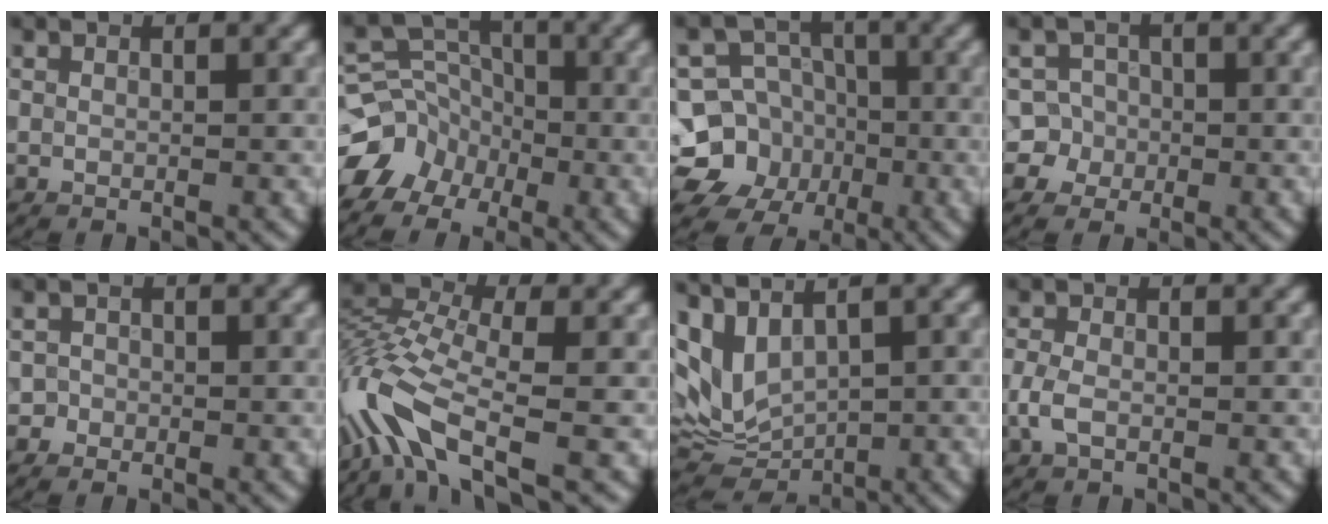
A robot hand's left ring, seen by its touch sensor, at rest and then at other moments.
{"total": 6.6, "force": [-3.2, 5.5, 1.7], "torque": [-0.011, 0.007, -0.065]}
{"total": 8.3, "force": [-2.3, 7.7, 2.3], "torque": [-0.031, 0.009, -0.070]}
{"total": 4.2, "force": [-1.2, 4.0, 0.5], "torque": [0.023, 0.013, -0.039]}
{"total": 1.0, "force": [-0.4, 0.9, -0.1], "torque": [0.016, 0.001, -0.008]}
{"total": 6.9, "force": [-3.4, 2.9, 5.2], "torque": [-0.112, 0.007, -0.086]}
{"total": 5.0, "force": [2.0, 2.7, 3.7], "torque": [-0.083, -0.009, 0.049]}
{"total": 2.1, "force": [-0.7, 1.3, 1.5], "torque": [-0.037, 0.001, -0.019]}